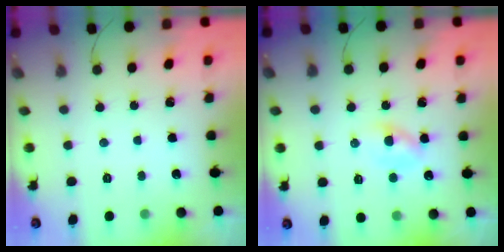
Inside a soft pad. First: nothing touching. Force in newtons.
{"total": 2.7, "press": 2.5, "slide": 0.9}